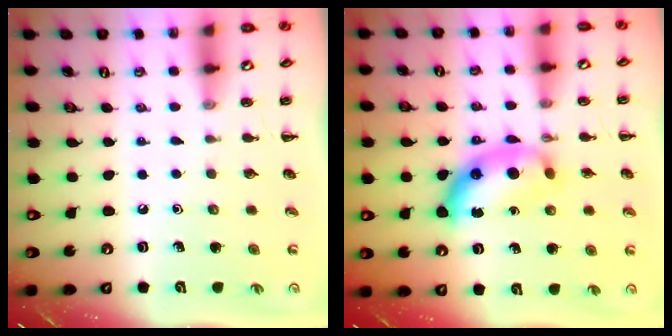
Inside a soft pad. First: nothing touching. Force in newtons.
{"total": 12.0, "press": 12.0, "slide": 0.3}